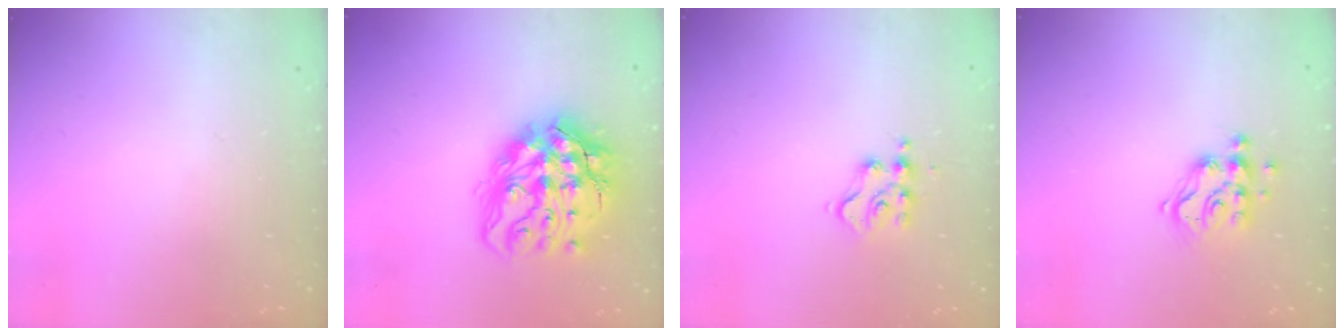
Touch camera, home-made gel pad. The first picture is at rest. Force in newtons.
{"total": 20.6, "press": 20.4, "slide": 2.4}
{"total": 6.0, "press": 6.0, "slide": 0.4}
{"total": 11.7, "press": 11.6, "slide": 0.9}